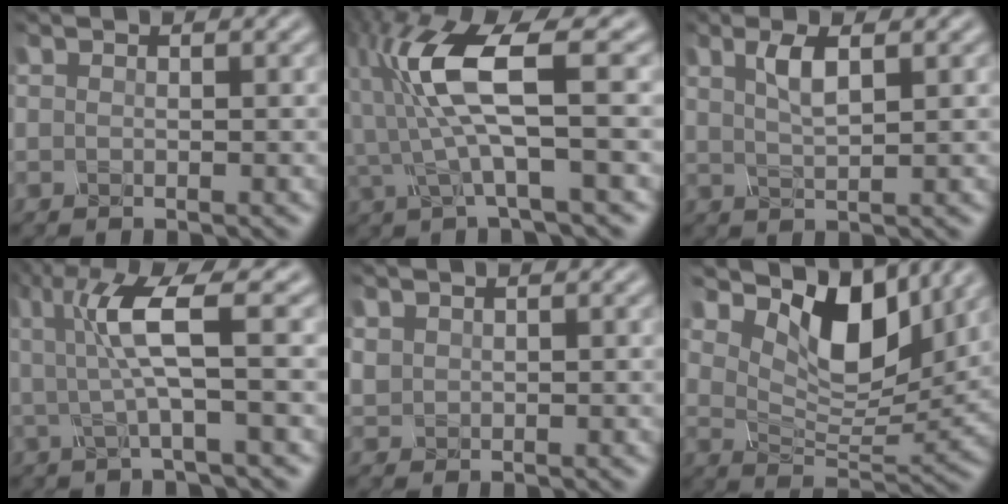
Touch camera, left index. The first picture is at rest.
{"total": 7.0, "force": [0.1, 1.5, 6.8], "torque": [-0.152, 0.009, 0.003]}
{"total": 2.3, "force": [0.6, 0.6, 2.1], "torque": [-0.041, -0.001, 0.012]}
{"total": 4.7, "force": [0.1, 0.4, 4.7], "torque": [-0.099, 0.003, 0.006]}
{"total": 0.9, "force": [0.4, 0.8, 0.1], "torque": [-0.007, 0.004, 0.016]}
{"total": 9.2, "force": [4.7, 4.9, 6.3], "torque": [-0.102, 0.003, 0.083]}